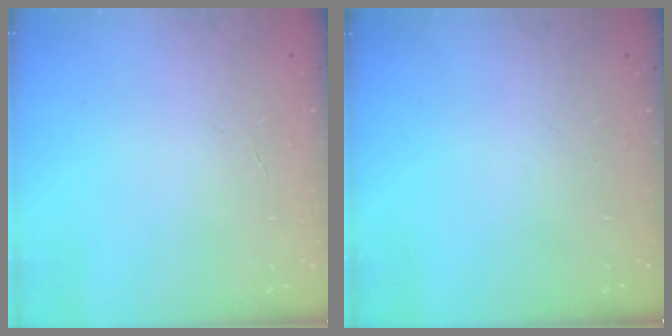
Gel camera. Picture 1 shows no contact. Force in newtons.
{"total": 0.0}